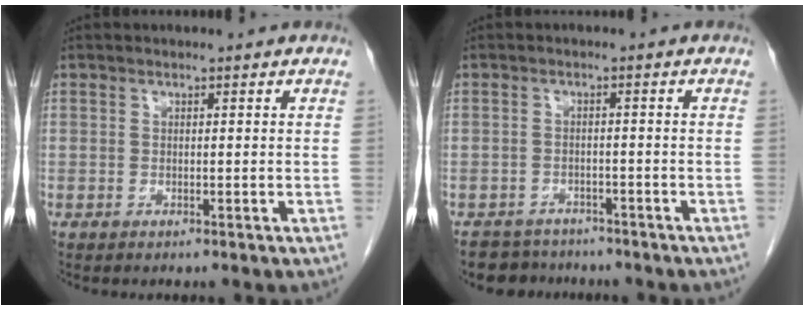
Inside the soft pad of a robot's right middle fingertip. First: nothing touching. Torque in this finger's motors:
{"motor_torque": [-0.02, 0.03, -0.05, -0.01]}